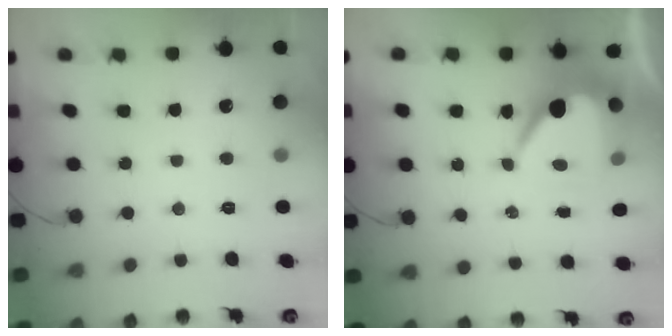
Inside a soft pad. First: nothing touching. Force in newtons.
{"total": 8.0, "press": 8.0, "slide": 0.5}